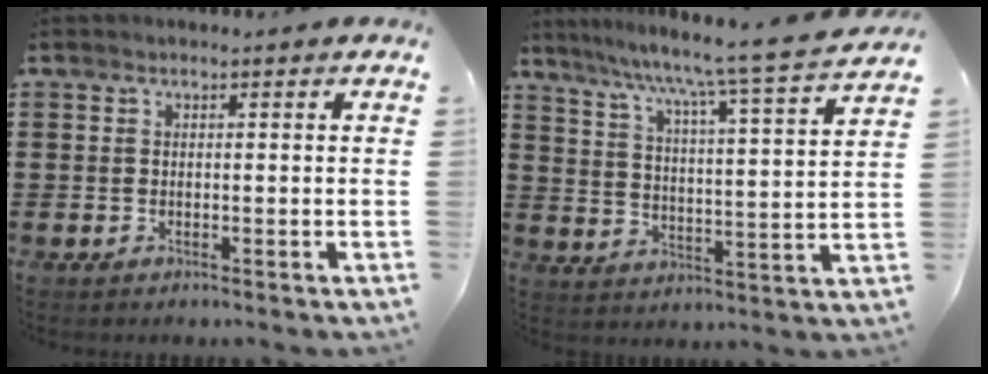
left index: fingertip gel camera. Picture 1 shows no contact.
{"total": 7.1, "force": [6.1, -1.5, 3.4], "torque": [-0.083, -0.059, 0.088]}